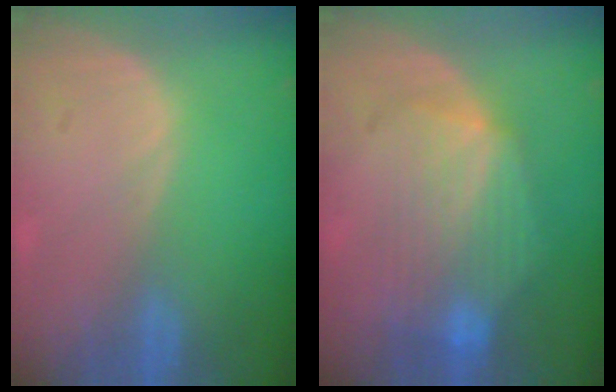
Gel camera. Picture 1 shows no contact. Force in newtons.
{"total": 8.9, "press": 8.2, "slide": 3.4}